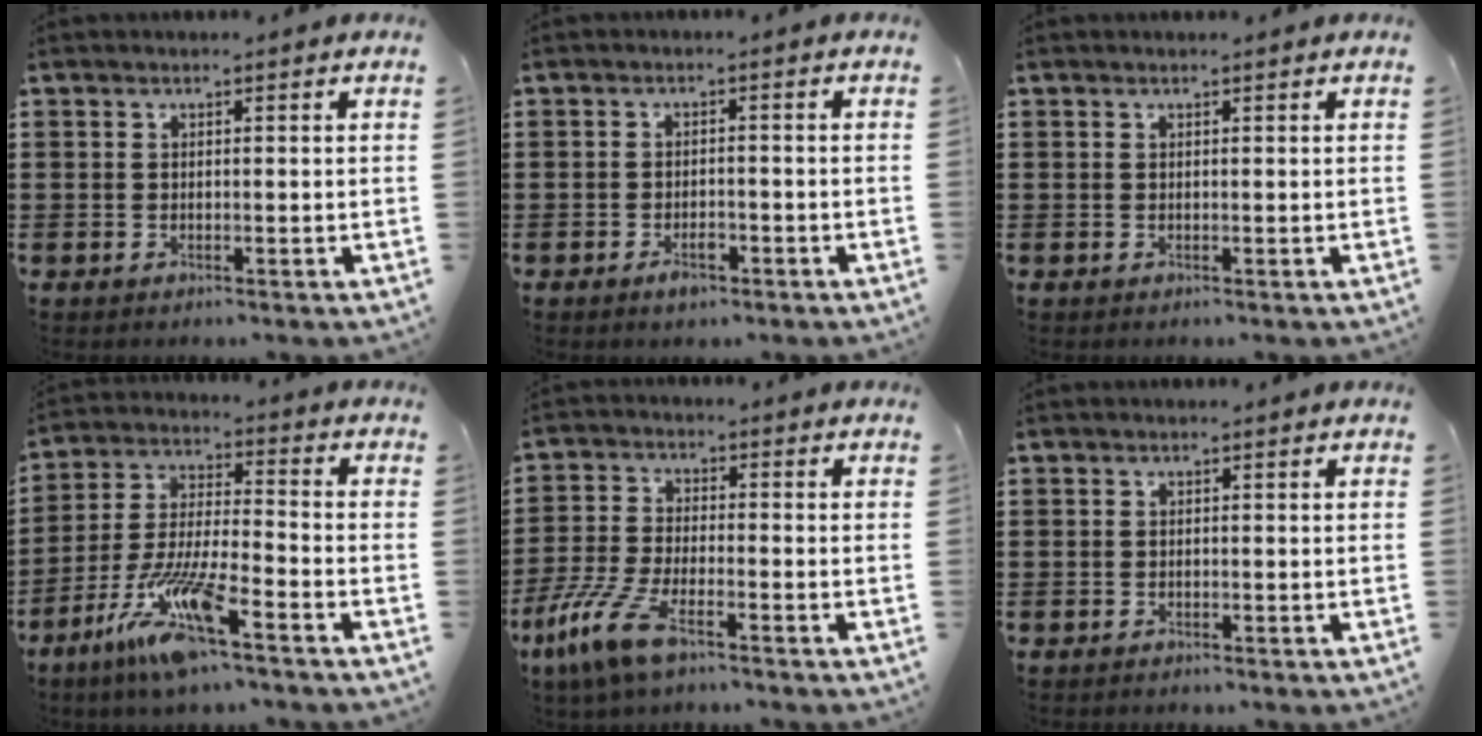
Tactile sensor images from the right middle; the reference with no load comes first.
{"total": 2.6, "force": [-1.6, 1.0, 1.8], "torque": [-0.040, -0.001, -0.032]}
{"total": 0.0}
{"total": 11.8, "force": [-7.9, 1.2, 8.7], "torque": [-0.194, -0.011, -0.160]}
{"total": 9.1, "force": [-6.0, 2.6, 6.3], "torque": [-0.160, -0.009, -0.122]}
{"total": 0.8, "force": [-0.7, 0.4, 0.0], "torque": [0.001, 0.002, -0.017]}